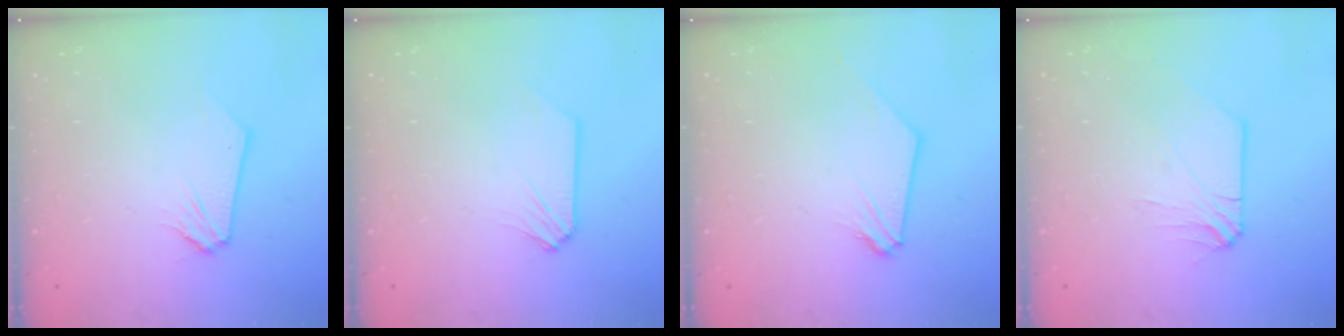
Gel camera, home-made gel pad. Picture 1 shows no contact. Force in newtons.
{"total": 0.0}
{"total": 0.7, "press": 0.7, "slide": 0.1}
{"total": 0.0}